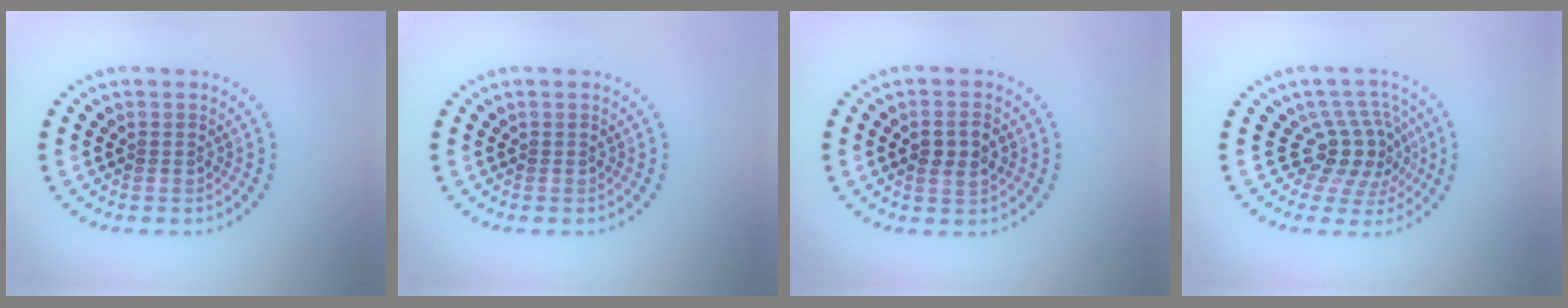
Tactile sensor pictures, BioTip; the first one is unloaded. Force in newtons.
{"total": 0.0}
{"total": 2.4, "press": 2.4, "slide": 0.5}
{"total": 4.1, "press": 3.0, "slide": 2.7}